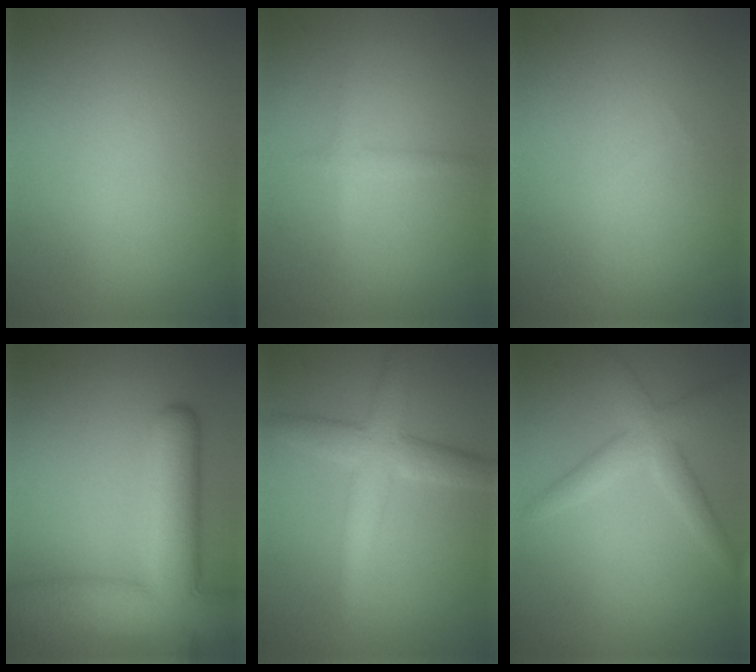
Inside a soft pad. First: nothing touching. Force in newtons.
{"total": 1.0, "press": 1.0, "slide": 0.1}
{"total": 0.0}
{"total": 10.9, "press": 10.8, "slide": 0.7}
{"total": 4.6, "press": 4.6, "slide": 0.1}
{"total": 3.1, "press": 3.1, "slide": 0.0}